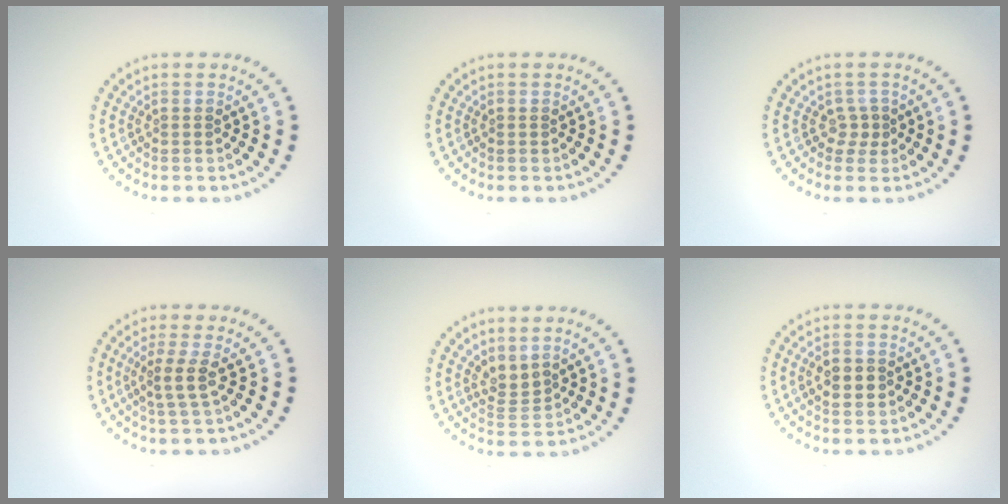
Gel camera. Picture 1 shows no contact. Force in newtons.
{"total": 0.0}
{"total": 1.2, "press": 0.9, "slide": 0.8}
{"total": 2.2, "press": 1.6, "slide": 1.4}
{"total": 2.0, "press": 1.4, "slide": 1.4}
{"total": 2.6, "press": 2.6, "slide": 0.2}